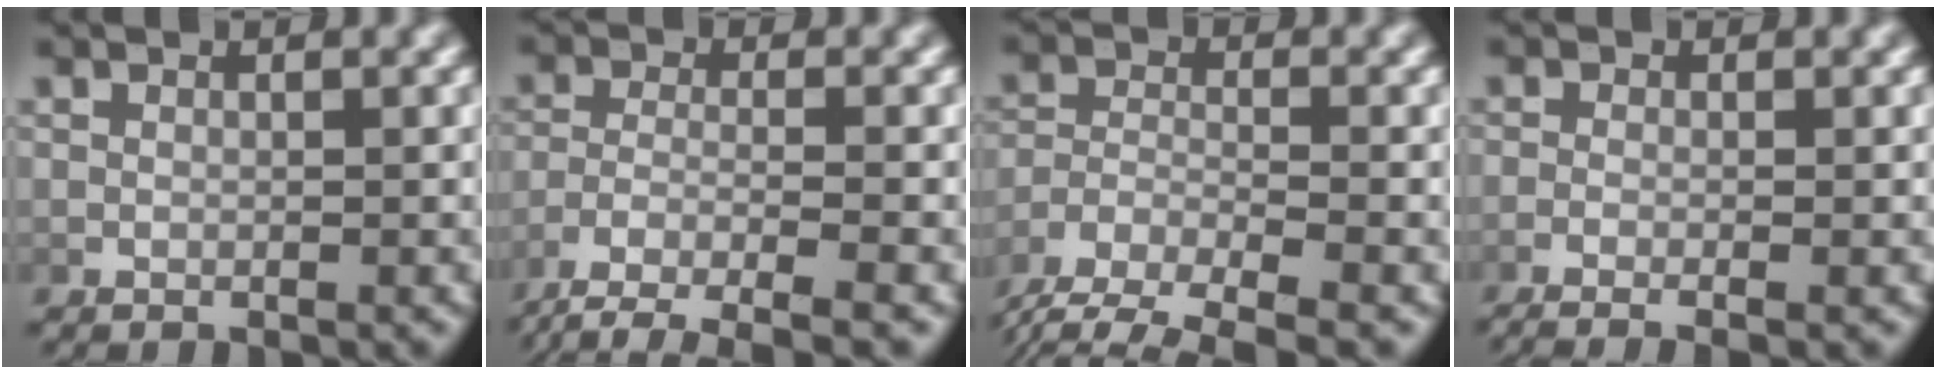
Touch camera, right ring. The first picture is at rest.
{"total": 5.2, "force": [-3.3, 2.0, 3.5], "torque": [-0.067, -0.020, -0.041]}
{"total": 4.5, "force": [-2.3, 2.4, 3.1], "torque": [-0.072, -0.019, -0.031]}
{"total": 3.2, "force": [-2.4, 0.7, 2.0], "torque": [-0.045, -0.012, -0.036]}